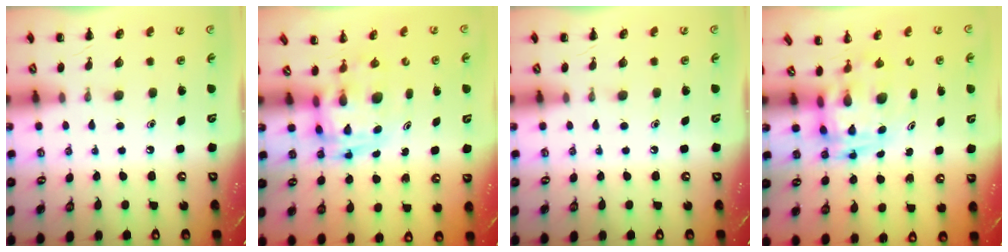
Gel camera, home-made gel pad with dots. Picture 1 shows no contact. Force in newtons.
{"total": 3.5, "press": 3.5, "slide": 0.6}
{"total": 0.0}
{"total": 3.5, "press": 3.4, "slide": 0.7}